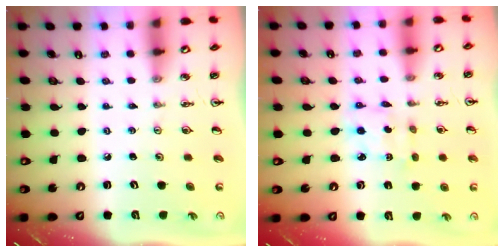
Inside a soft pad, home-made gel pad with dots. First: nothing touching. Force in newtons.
{"total": 2.3, "press": 2.3, "slide": 0.3}